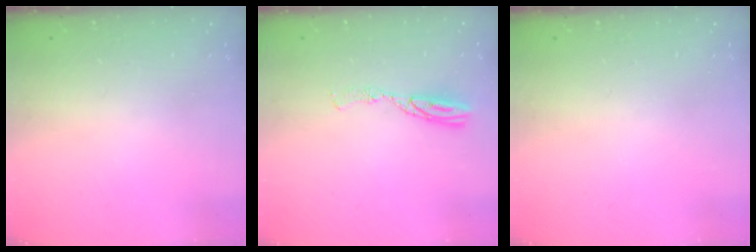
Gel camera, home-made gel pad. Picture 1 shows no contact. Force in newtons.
{"total": 6.6, "press": 6.5, "slide": 0.7}
{"total": 0.0}